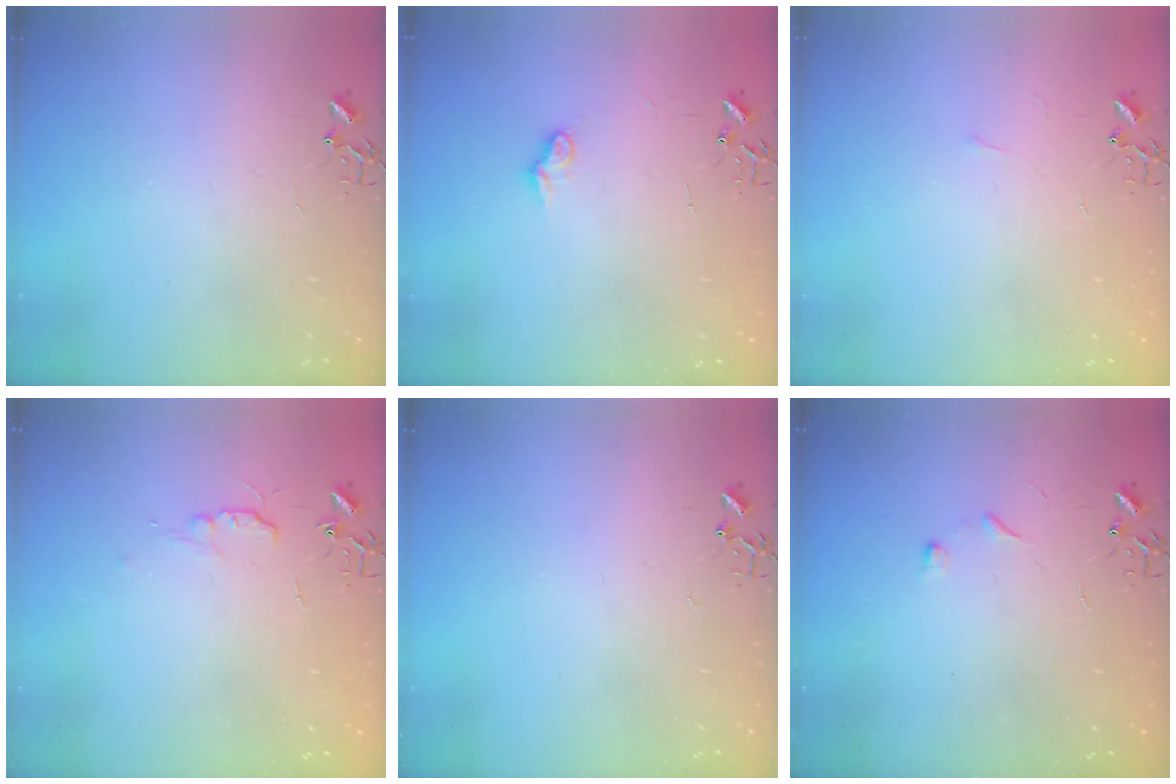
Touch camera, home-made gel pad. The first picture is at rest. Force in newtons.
{"total": 6.9, "press": 6.9, "slide": 0.2}
{"total": 3.3, "press": 3.2, "slide": 0.5}
{"total": 5.6, "press": 5.5, "slide": 0.7}
{"total": 0.0}
{"total": 4.3, "press": 4.3, "slide": 0.6}